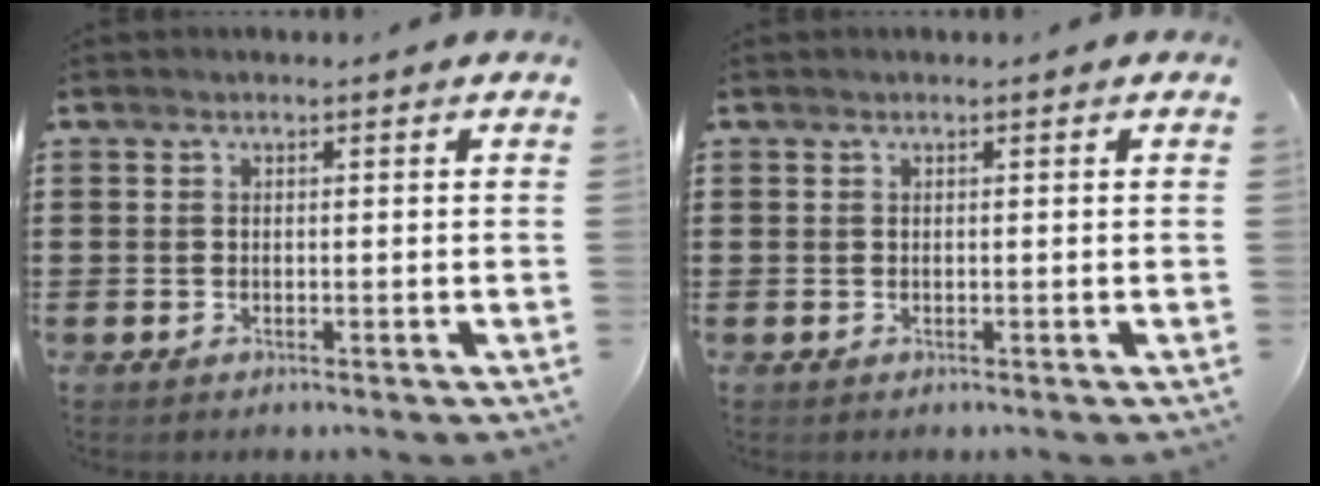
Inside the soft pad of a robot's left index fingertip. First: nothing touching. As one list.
[{"total": 0.0}]